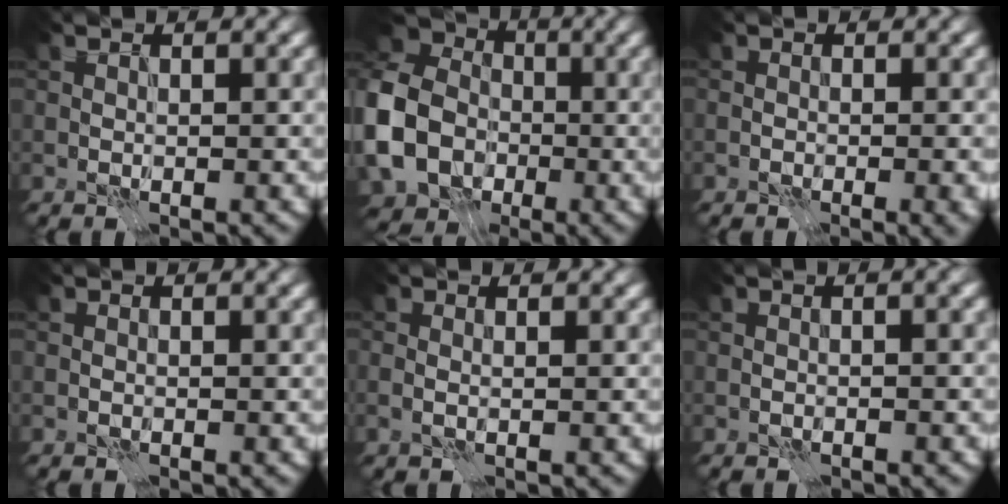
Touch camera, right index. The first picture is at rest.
{"total": 11.1, "force": [-2.7, 9.0, 5.8], "torque": [-0.152, -0.007, -0.063]}
{"total": 1.6, "force": [-0.3, 0.5, 1.5], "torque": [-0.007, 0.001, -0.005]}
{"total": 0.0}
{"total": 0.5, "force": [0.0, 0.2, 0.5], "torque": [-0.001, -0.002, -0.003]}
{"total": 1.9, "force": [0.2, 0.7, 1.8], "torque": [-0.012, -0.001, -0.006]}